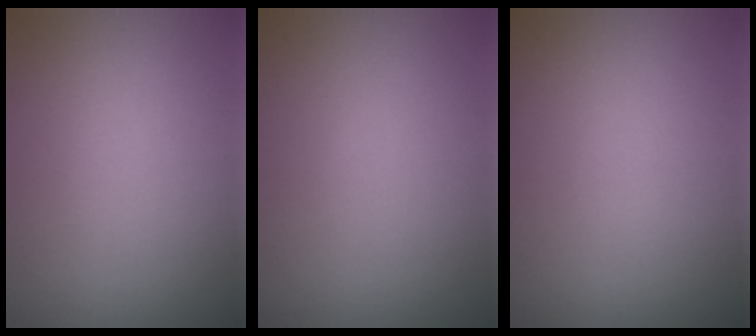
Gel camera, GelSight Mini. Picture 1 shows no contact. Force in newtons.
{"total": 0.0}
{"total": 0.0}